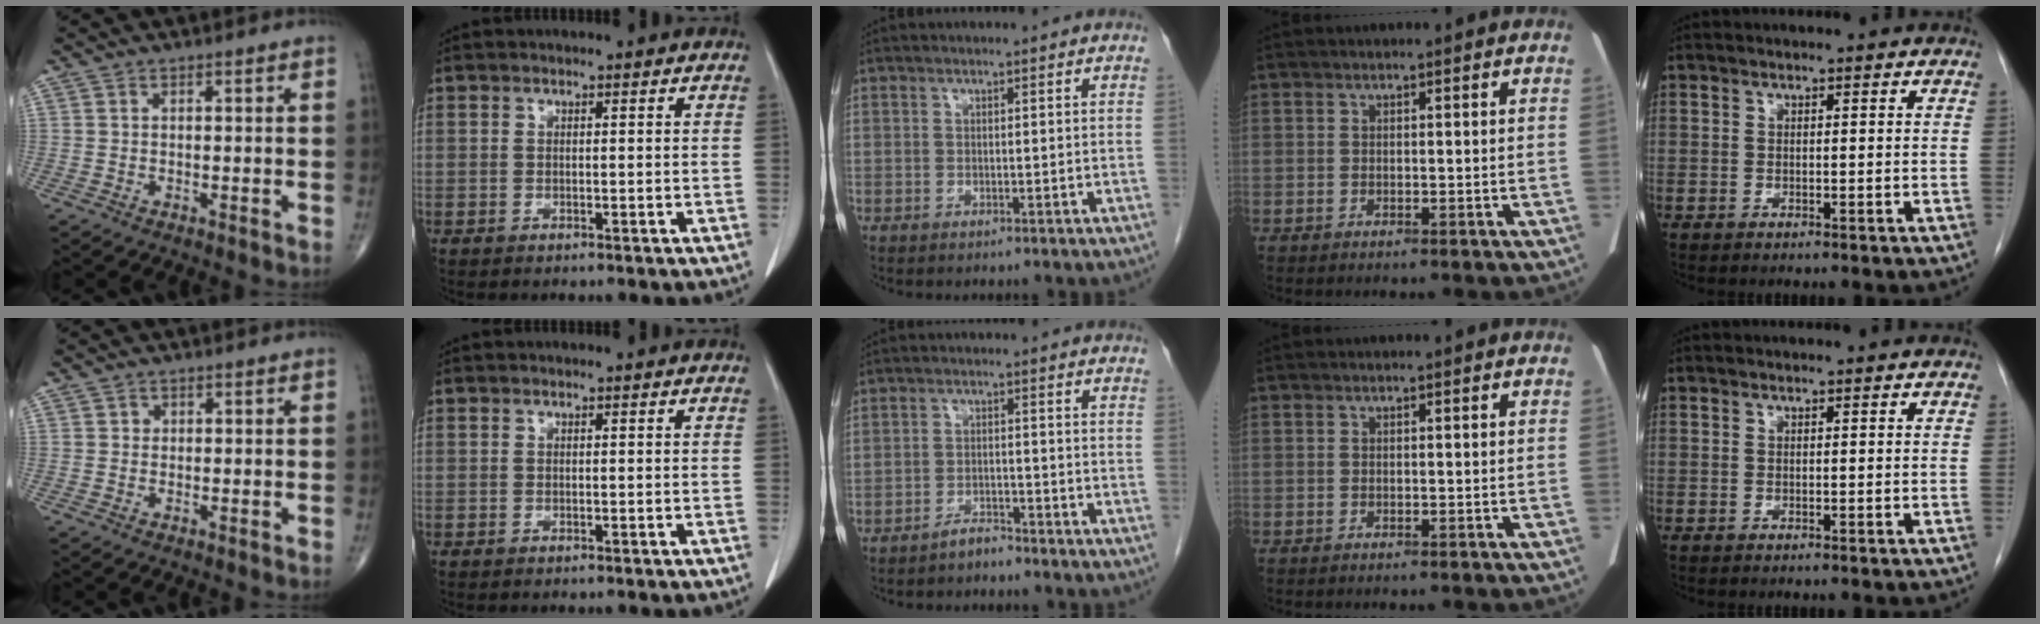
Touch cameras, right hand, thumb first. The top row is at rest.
{"thumb": {"total": 0.8, "force": [0.1, 0.8, 0.2], "torque": [0.004, 0.002, 0.000]}, "middle": {"total": 2.2, "force": [-2.1, 0.5, 0.3], "torque": [-0.004, 0.000, -0.034]}}